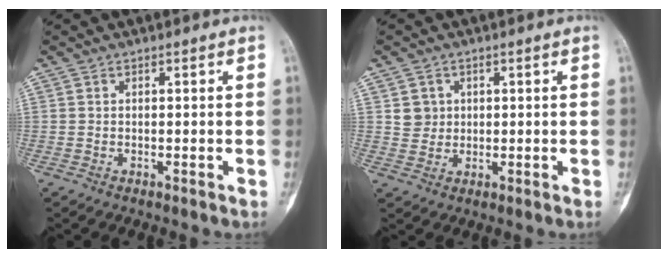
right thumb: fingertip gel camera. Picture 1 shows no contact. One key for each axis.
{"total": 3.3, "fx": 1.0, "fy": 3.1, "fz": 0.6, "tx": 0.008, "ty": -0.002, "tz": 0.017}